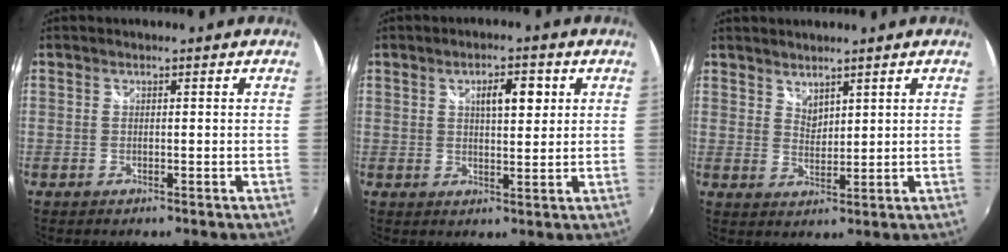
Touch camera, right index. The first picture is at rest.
{"total": 5.4, "force": [2.0, 1.9, 4.7], "torque": [-0.071, 0.009, 0.033]}
{"total": 3.0, "force": [2.8, 1.0, 0.8], "torque": [-0.008, -0.001, 0.050]}